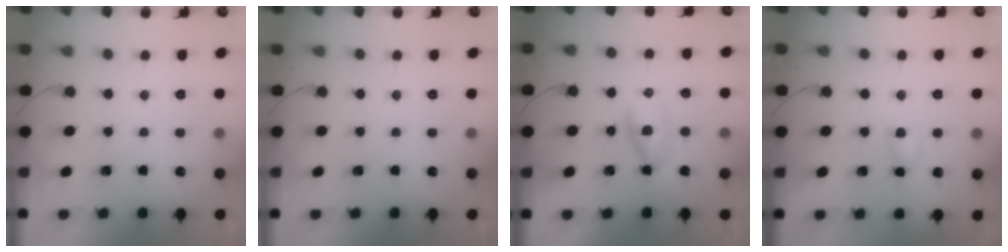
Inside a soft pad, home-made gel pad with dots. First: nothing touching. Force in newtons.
{"total": 0.0}
{"total": 2.8, "press": 2.5, "slide": 1.3}
{"total": 3.9, "press": 3.7, "slide": 1.0}